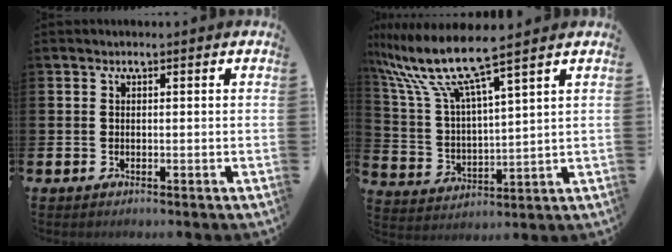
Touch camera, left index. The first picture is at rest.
{"total": 9.3, "force": [7.9, 0.4, 5.0], "torque": [-0.130, -0.047, 0.129]}